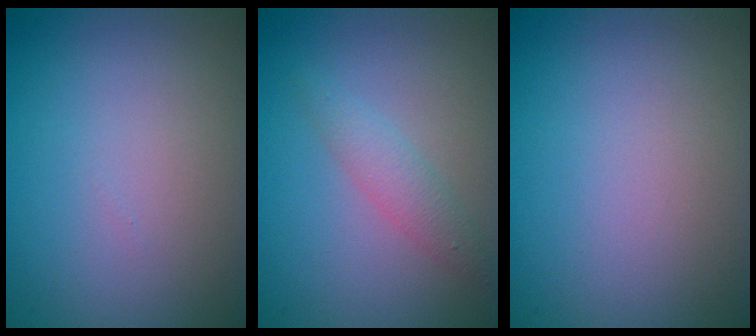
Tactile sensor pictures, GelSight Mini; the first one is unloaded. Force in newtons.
{"total": 2.0, "press": 2.0, "slide": 0.0}
{"total": 0.0}